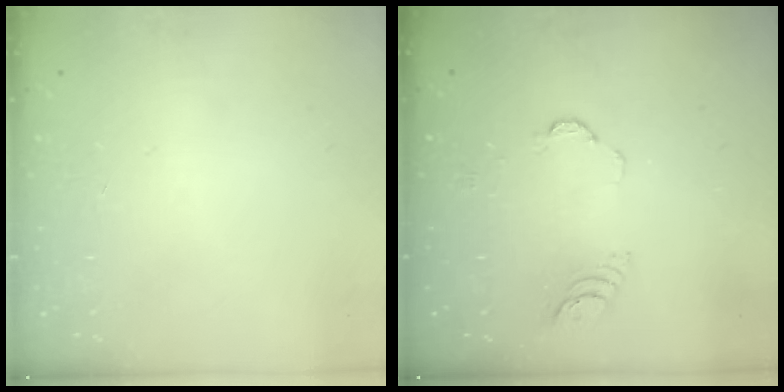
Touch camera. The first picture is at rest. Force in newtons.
{"total": 3.3, "press": 3.3, "slide": 0.3}